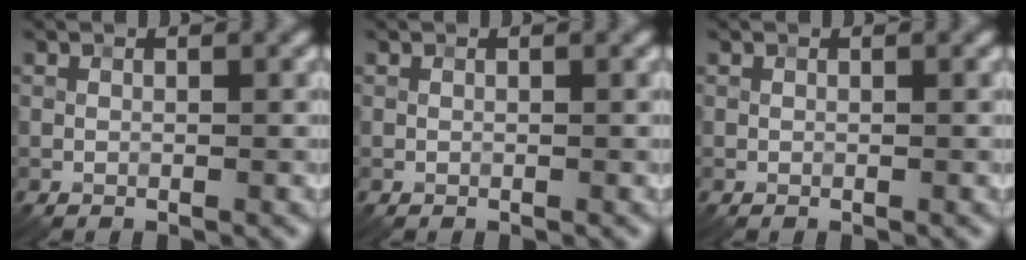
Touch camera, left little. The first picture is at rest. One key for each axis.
{"total": 0.0}
{"total": 0.0}